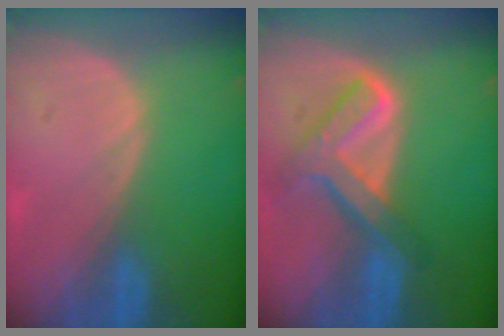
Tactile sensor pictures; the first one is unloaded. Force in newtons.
{"total": 8.0, "press": 6.7, "slide": 4.3}